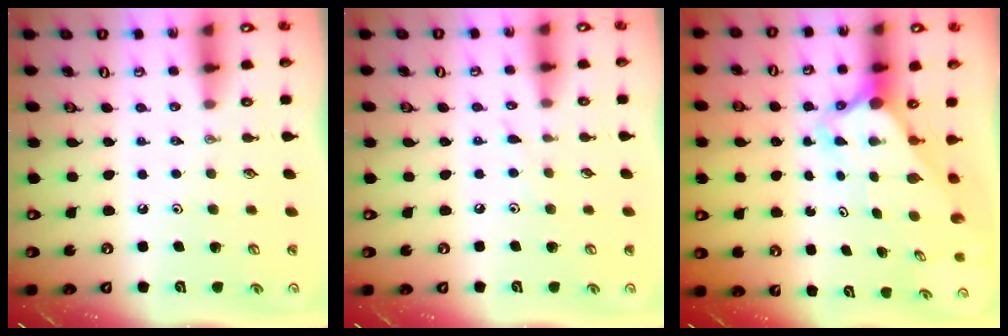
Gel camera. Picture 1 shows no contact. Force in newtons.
{"total": 4.3, "press": 4.2, "slide": 0.5}
{"total": 3.1, "press": 3.0, "slide": 0.3}